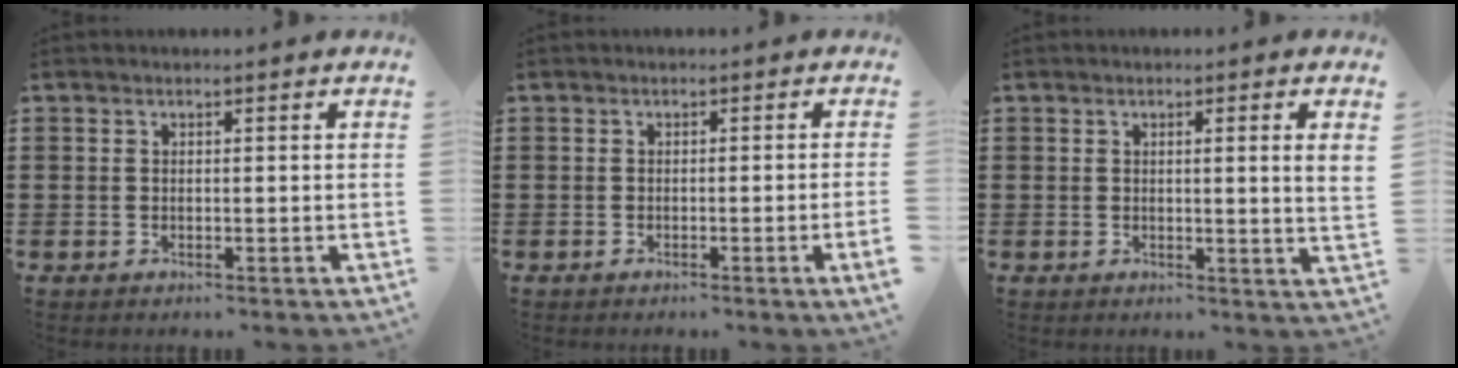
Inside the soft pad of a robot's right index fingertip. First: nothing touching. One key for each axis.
{"total": 1.2, "fx": -0.4, "fy": -0.5, "fz": 1.0, "tx": -0.015, "ty": -0.009, "tz": -0.009}
{"total": 2.0, "fx": 0.6, "fy": -0.6, "fz": 1.9, "tx": -0.035, "ty": -0.006, "tz": 0.007}